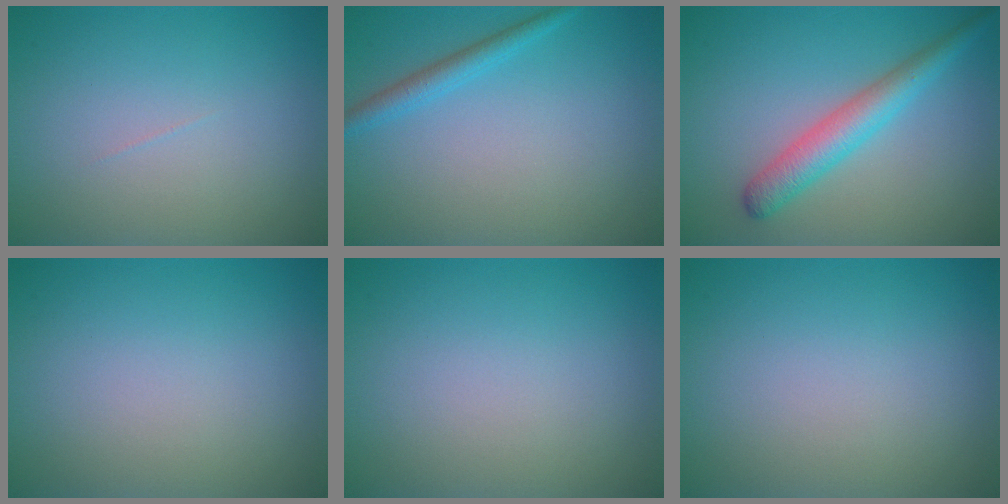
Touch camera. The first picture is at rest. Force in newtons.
{"total": 1.9, "press": 1.9, "slide": 0.2}
{"total": 3.9, "press": 3.9, "slide": 0.1}
{"total": 0.0}
{"total": 0.0}
{"total": 0.0}